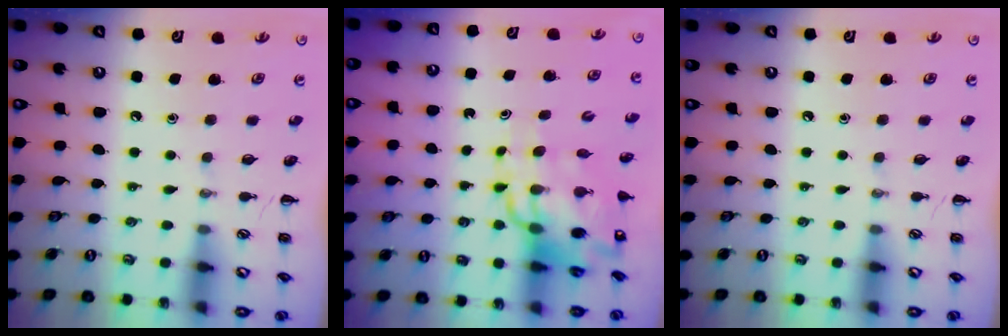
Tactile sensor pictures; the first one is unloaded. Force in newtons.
{"total": 14.2, "press": 13.6, "slide": 4.1}
{"total": 0.0}